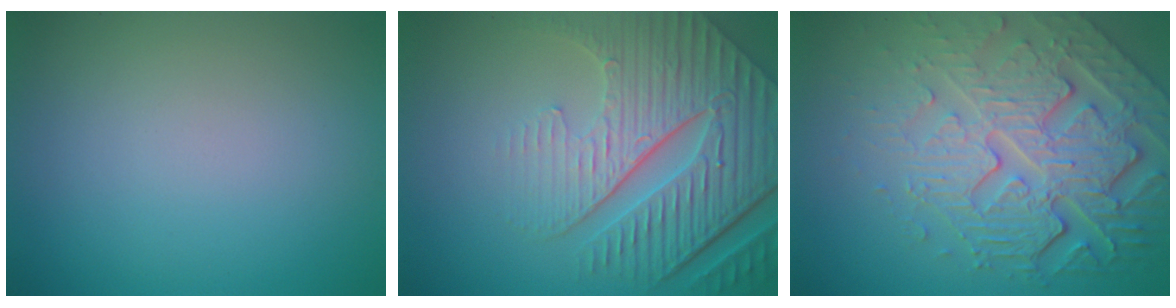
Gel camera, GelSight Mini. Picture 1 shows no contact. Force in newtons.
{"total": 9.1, "press": 6.2, "slide": 6.6}
{"total": 8.4, "press": 5.9, "slide": 6.0}